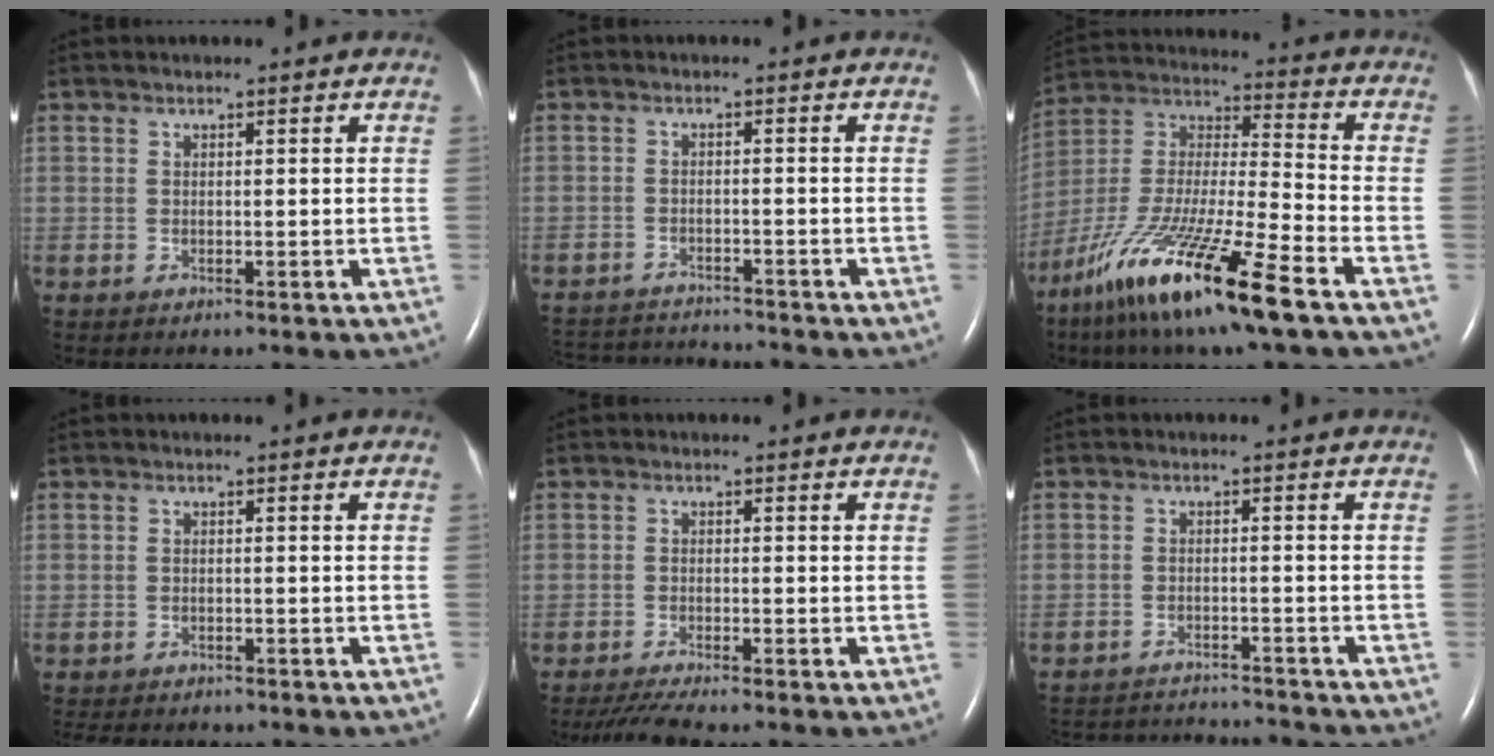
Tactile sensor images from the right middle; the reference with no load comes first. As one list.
[{"total": 11.3, "force": [-10.9, 1.3, 2.7], "torque": [-0.061, -0.004, -0.163]}, {"total": 21.2, "force": [-12.7, 1.6, 16.8], "torque": [-0.353, -0.048, -0.233]}, {"total": 8.0, "force": [-7.0, 2.5, 2.9], "torque": [-0.048, -0.005, -0.095]}, {"total": 4.2, "force": [-3.6, -0.6, 2.0], "torque": [-0.040, -0.016, -0.066]}, {"total": 14.7, "force": [-14.1, 1.4, 3.7], "torque": [-0.082, -0.010, -0.195]}]